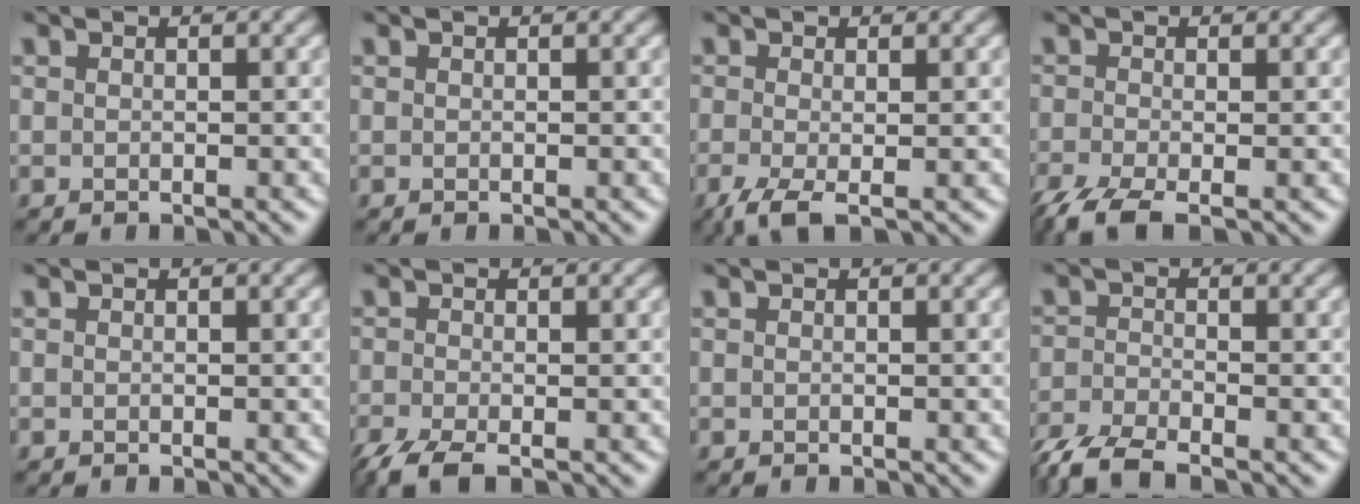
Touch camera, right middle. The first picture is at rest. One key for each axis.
{"total": 0.0}
{"total": 2.8, "fx": -1.2, "fy": 0.7, "fz": 2.4, "tx": -0.055, "ty": -0.008, "tz": -0.030}
{"total": 4.5, "fx": -3.0, "fy": 1.2, "fz": 3.1, "tx": -0.067, "ty": -0.015, "tz": -0.067}
{"total": 0.0}
{"total": 3.7, "fx": -2.6, "fy": 0.9, "fz": 2.4, "tx": -0.053, "ty": -0.012, "tz": -0.060}
{"total": 0.0}
{"total": 4.7, "fx": -3.8, "fy": 1.2, "fz": 2.5, "tx": -0.050, "ty": -0.013, "tz": -0.084}